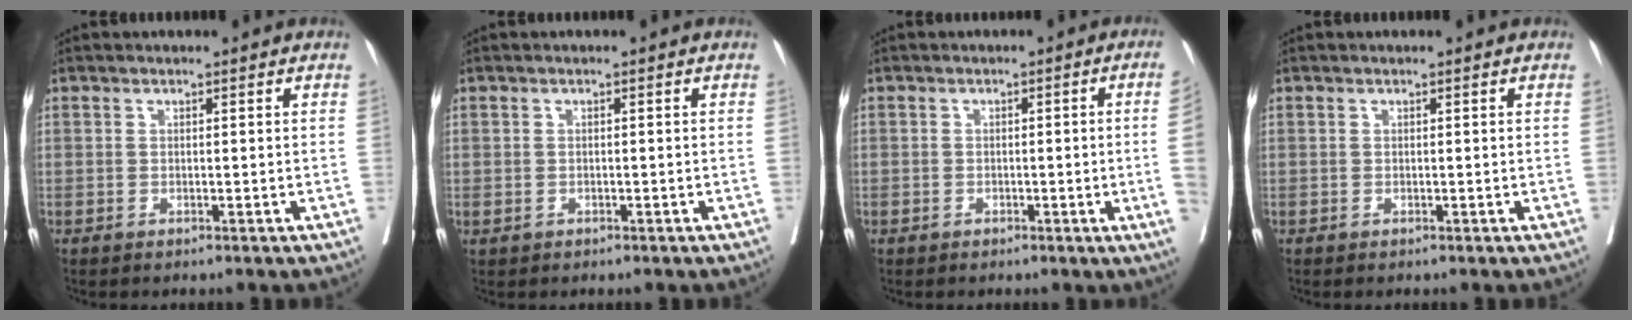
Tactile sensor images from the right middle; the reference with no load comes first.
{"total": 0.8, "force": [-0.3, 0.7, 0.3], "torque": [-0.007, 0.003, 0.001]}
{"total": 4.4, "force": [-0.8, -0.7, 4.3], "torque": [-0.052, 0.004, -0.008]}
{"total": 0.0}